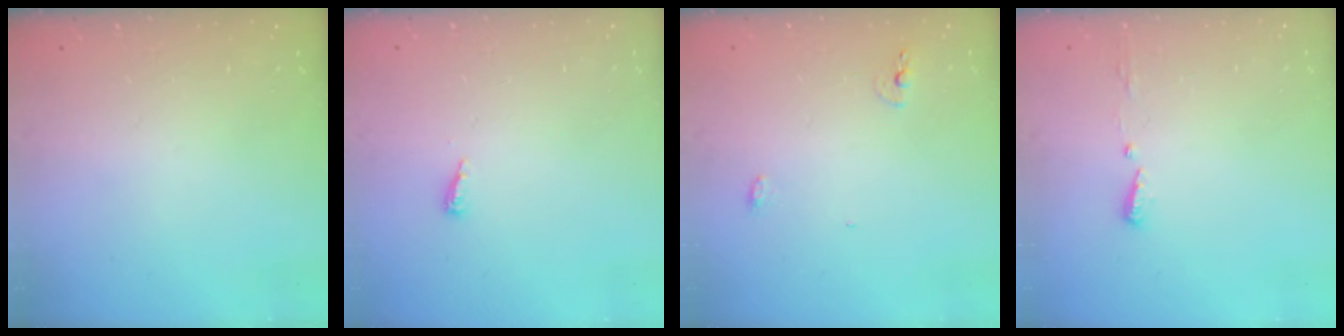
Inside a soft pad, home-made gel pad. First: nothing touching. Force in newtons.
{"total": 4.2, "press": 4.1, "slide": 0.4}
{"total": 4.3, "press": 4.2, "slide": 0.9}
{"total": 4.7, "press": 4.7, "slide": 0.4}